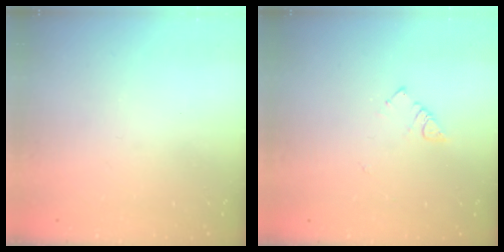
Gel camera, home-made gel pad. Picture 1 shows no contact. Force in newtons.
{"total": 3.0, "press": 2.9, "slide": 0.4}